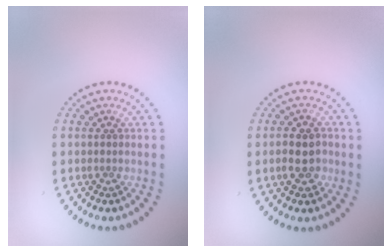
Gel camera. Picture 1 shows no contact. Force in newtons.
{"total": 2.9, "press": 2.8, "slide": 0.5}